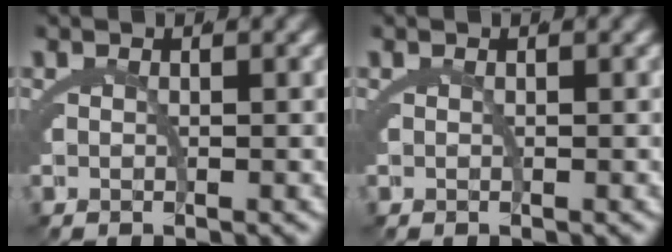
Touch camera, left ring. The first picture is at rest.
{"total": 0.0}